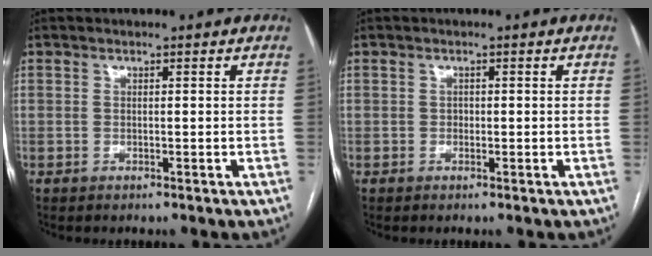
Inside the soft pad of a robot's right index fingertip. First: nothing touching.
{"total": 0.6, "force": [-0.1, 0.6, 0.2], "torque": [0.000, 0.004, -0.003]}